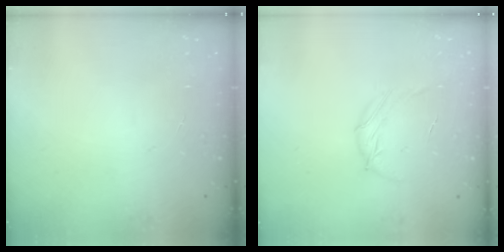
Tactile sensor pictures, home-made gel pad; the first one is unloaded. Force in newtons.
{"total": 5.7, "press": 5.6, "slide": 0.7}